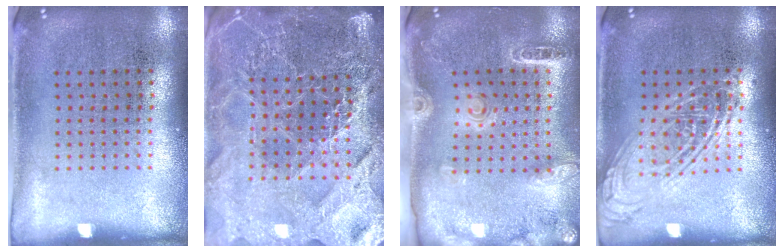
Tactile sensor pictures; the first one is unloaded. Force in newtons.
{"total": 5.1, "press": 4.6, "slide": 2.3}
{"total": 1.8, "press": 1.8, "slide": 0.2}
{"total": 2.4, "press": 2.4, "slide": 0.2}